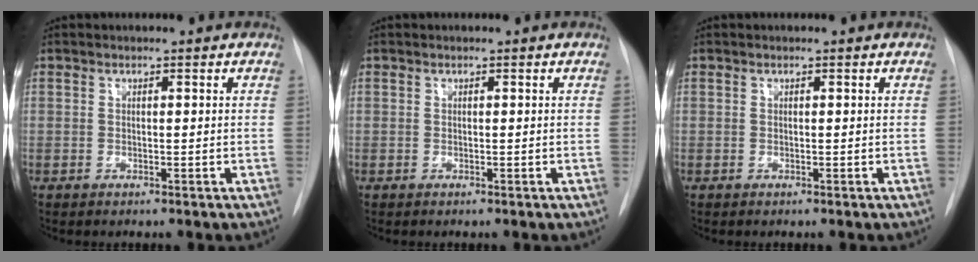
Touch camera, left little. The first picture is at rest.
{"total": 0.0}
{"total": 0.0}